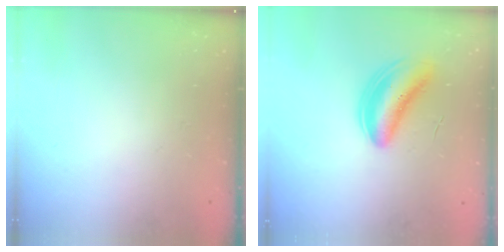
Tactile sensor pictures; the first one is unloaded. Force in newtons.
{"total": 6.0, "press": 5.5, "slide": 2.5}